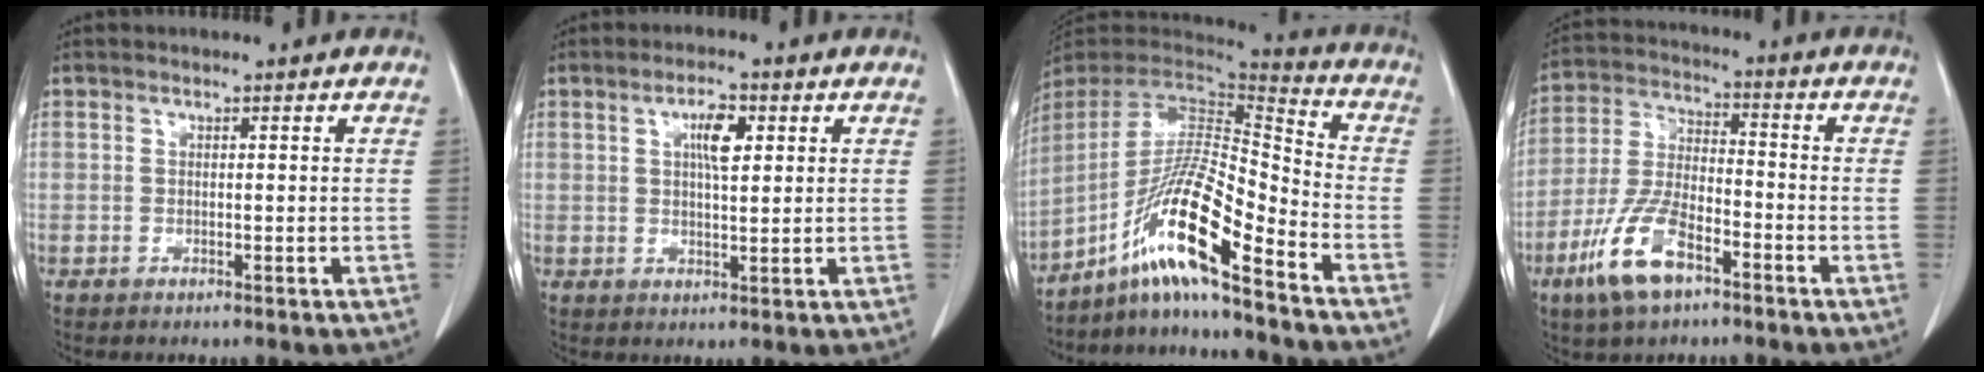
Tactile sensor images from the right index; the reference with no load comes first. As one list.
[{"total": 4.6, "force": [1.6, 1.3, 4.1], "torque": [-0.072, 0.002, 0.026]}, {"total": 14.8, "force": [-9.6, -0.1, 11.2], "torque": [-0.206, 0.002, -0.177]}, {"total": 11.2, "force": [-6.3, 4.2, 8.3], "torque": [-0.187, -0.001, -0.119]}]